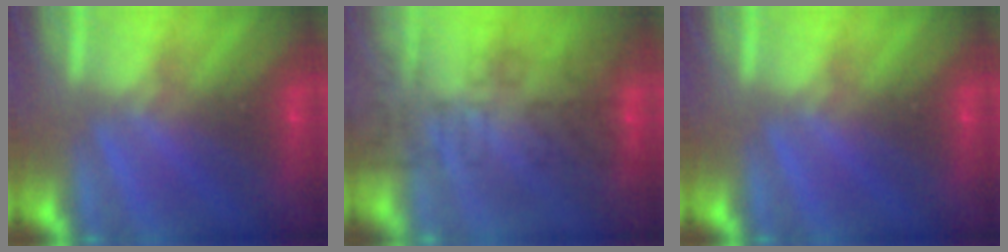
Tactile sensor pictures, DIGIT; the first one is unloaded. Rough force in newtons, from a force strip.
{"total": 7.6}
{"total": 0.0}